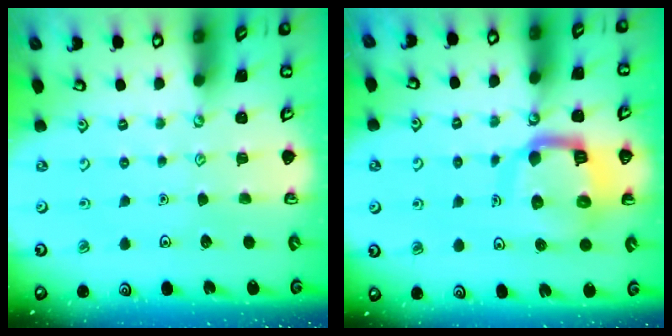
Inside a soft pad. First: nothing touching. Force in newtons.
{"total": 12.4, "press": 12.3, "slide": 1.4}